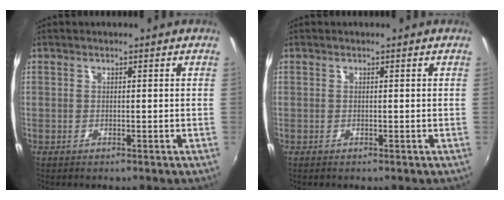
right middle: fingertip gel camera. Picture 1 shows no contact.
{"total": 0.0}